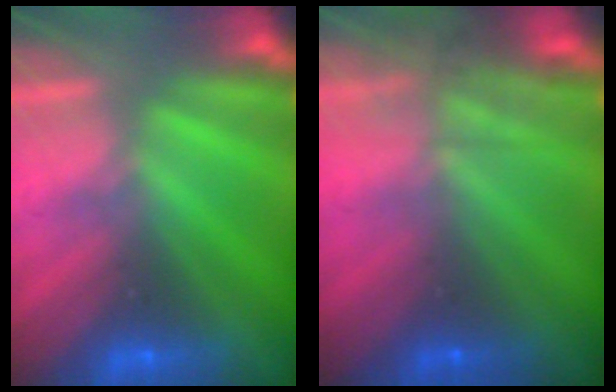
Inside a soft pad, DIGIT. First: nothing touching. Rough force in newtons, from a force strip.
{"total": 11.2}